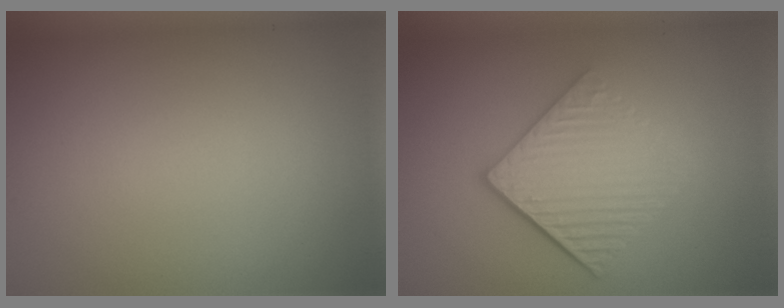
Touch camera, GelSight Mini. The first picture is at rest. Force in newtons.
{"total": 5.6, "press": 3.9, "slide": 3.9}